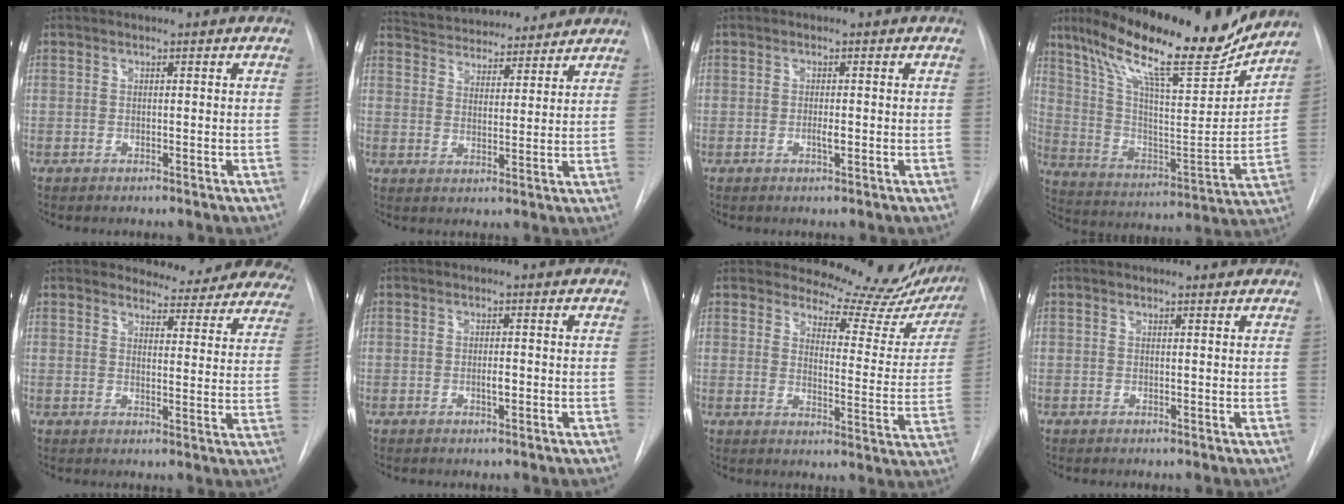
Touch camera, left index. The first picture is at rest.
{"total": 14.6, "force": [13.6, 3.7, 3.7], "torque": [-0.056, 0.015, 0.200]}
{"total": 1.1, "force": [-0.6, 0.1, 0.9], "torque": [-0.019, -0.007, -0.010]}
{"total": 22.7, "force": [18.1, 3.7, 13.2], "torque": [-0.233, -0.021, 0.292]}
{"total": 13.4, "force": [12.7, 3.9, 2.1], "torque": [0.008, -0.052, 0.122]}
{"total": 1.1, "force": [-0.6, 0.2, 0.9], "torque": [-0.019, -0.006, -0.009]}
{"total": 18.3, "force": [17.5, 4.4, 3.3], "torque": [-0.014, -0.098, 0.183]}
{"total": 0.9, "force": [0.9, 0.2, -0.1], "torque": [-0.009, -0.004, 0.009]}